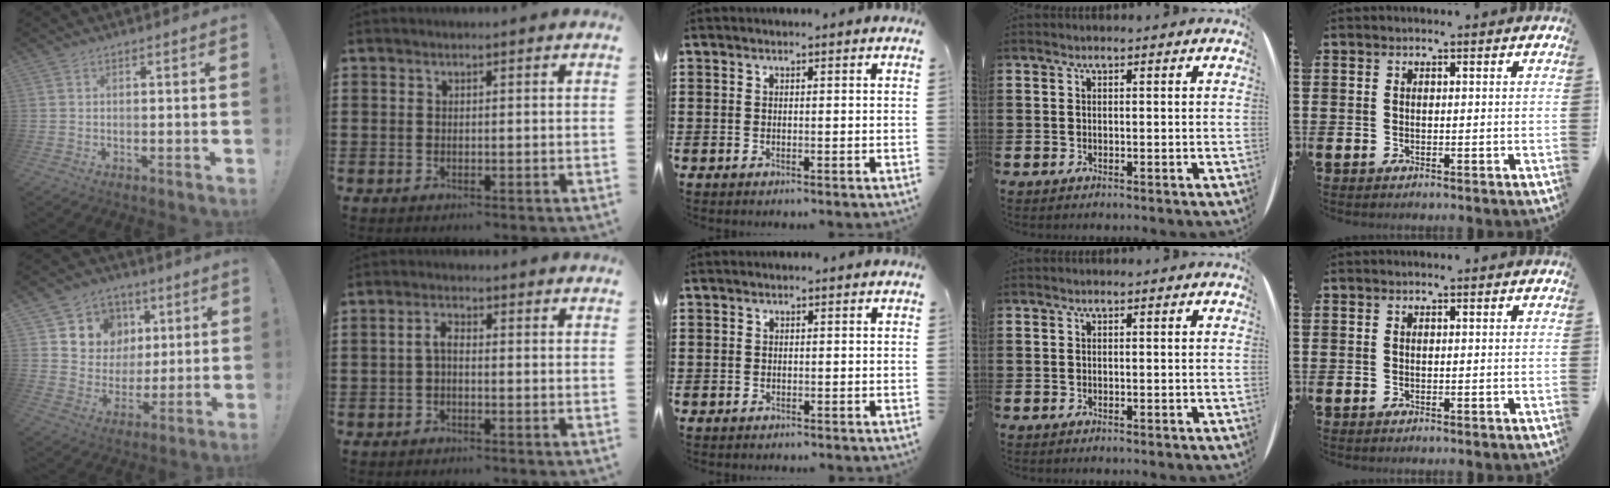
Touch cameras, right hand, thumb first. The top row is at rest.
{"thumb": {"total": 10.7, "force": [4.0, 9.7, 1.8], "torque": [-0.030, -0.023, 0.097]}, "index": {"total": 2.1, "force": [-0.7, 0.8, 1.8], "torque": [-0.043, 0.002, -0.017]}, "middle": {"total": 0.7, "force": [-0.6, 0.3, 0.0], "torque": [0.000, 0.002, -0.013]}}